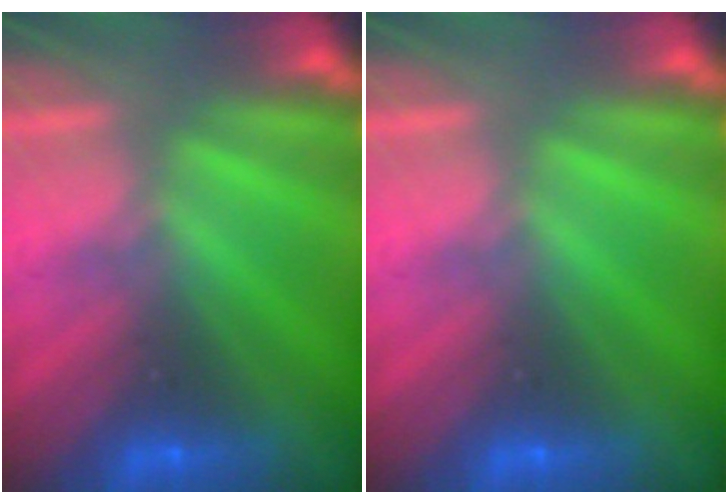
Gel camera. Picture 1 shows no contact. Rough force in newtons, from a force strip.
{"total": 0.0}